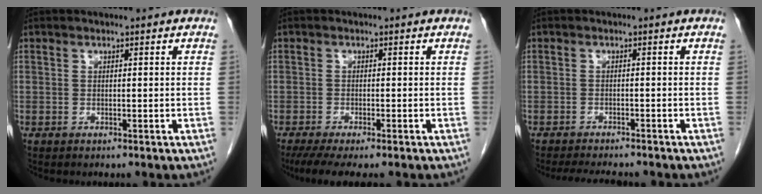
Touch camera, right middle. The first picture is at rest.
{"total": 6.4, "force": [-4.9, 0.9, 4.0], "torque": [-0.058, -0.015, -0.078]}
{"total": 6.2, "force": [-5.6, 1.1, 2.4], "torque": [-0.032, -0.009, -0.082]}